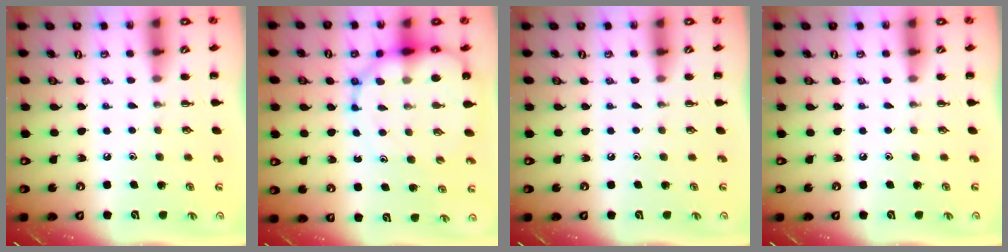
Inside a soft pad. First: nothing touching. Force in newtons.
{"total": 12.8, "press": 12.3, "slide": 3.5}
{"total": 0.0}
{"total": 0.0}